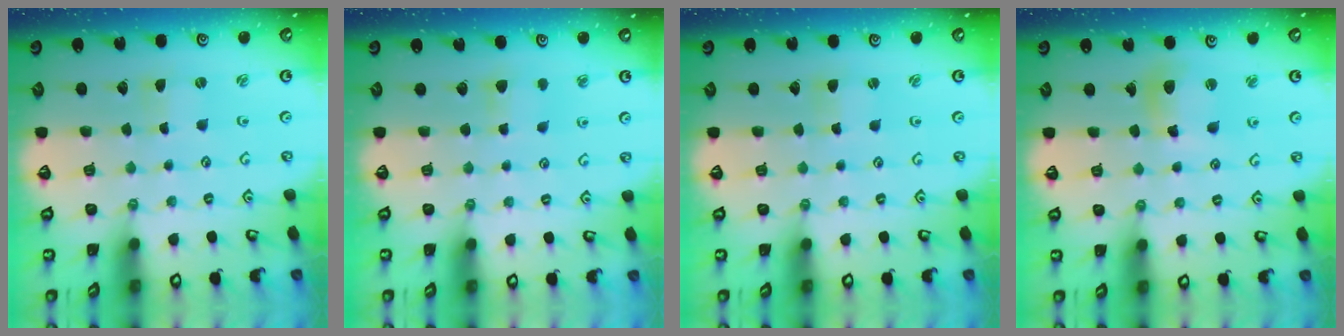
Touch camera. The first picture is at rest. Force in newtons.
{"total": 4.1, "press": 4.1, "slide": 0.7}
{"total": 1.5, "press": 1.4, "slide": 0.3}
{"total": 10.6, "press": 10.5, "slide": 1.5}